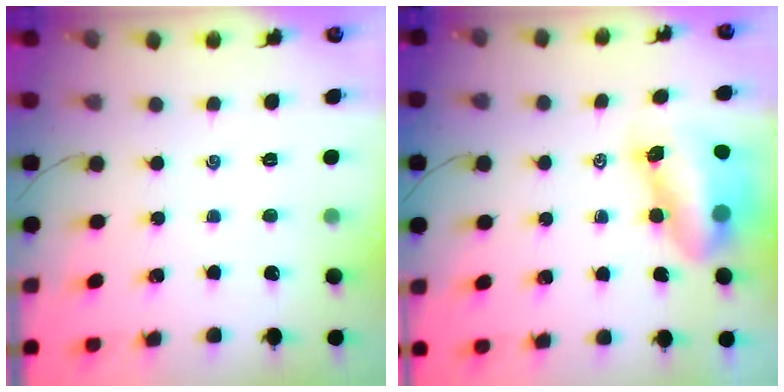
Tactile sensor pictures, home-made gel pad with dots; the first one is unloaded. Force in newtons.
{"total": 9.3, "press": 9.0, "slide": 2.2}